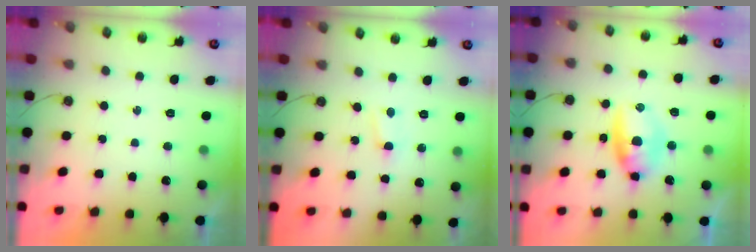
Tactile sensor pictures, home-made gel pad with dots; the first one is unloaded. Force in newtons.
{"total": 1.2, "press": 1.1, "slide": 0.2}
{"total": 8.7, "press": 8.0, "slide": 3.5}